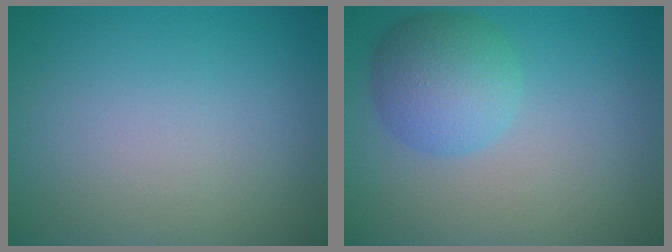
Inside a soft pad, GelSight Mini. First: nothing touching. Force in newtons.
{"total": 4.5, "press": 4.5, "slide": 0.2}